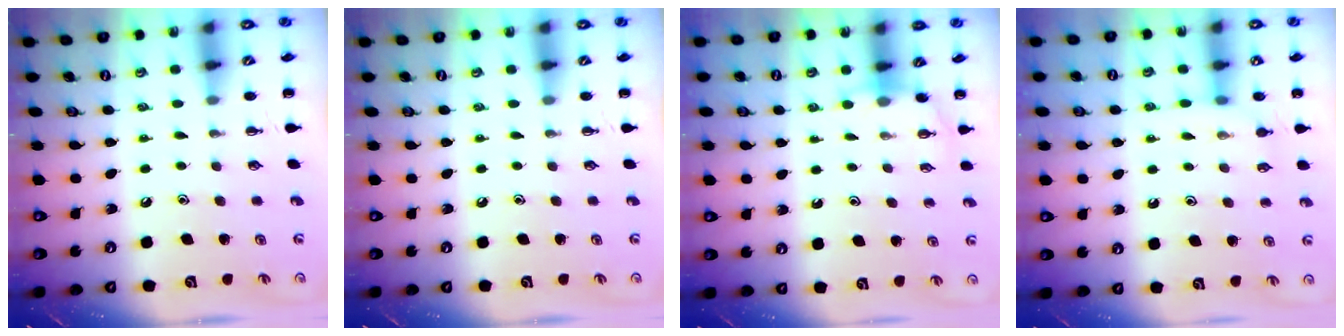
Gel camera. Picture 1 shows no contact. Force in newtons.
{"total": 0.0}
{"total": 3.8, "press": 3.7, "slide": 1.1}
{"total": 6.3, "press": 6.3, "slide": 0.5}